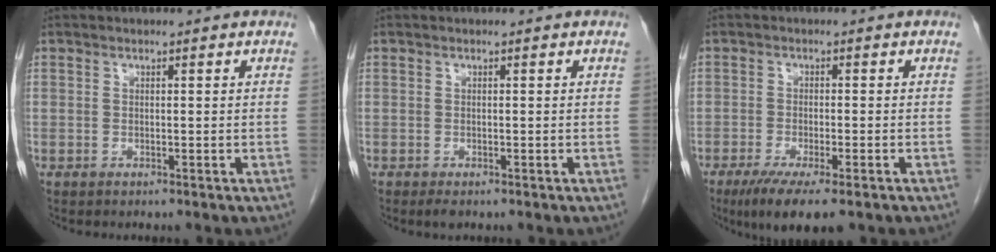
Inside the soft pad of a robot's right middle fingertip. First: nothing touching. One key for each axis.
{"total": 1.3, "fx": -0.8, "fy": 0.5, "fz": 0.8, "tx": -0.011, "ty": -0.002, "tz": -0.008}
{"total": 7.5, "fx": -4.9, "fy": 1.3, "fz": 5.6, "tx": -0.092, "ty": -0.020, "tz": -0.075}